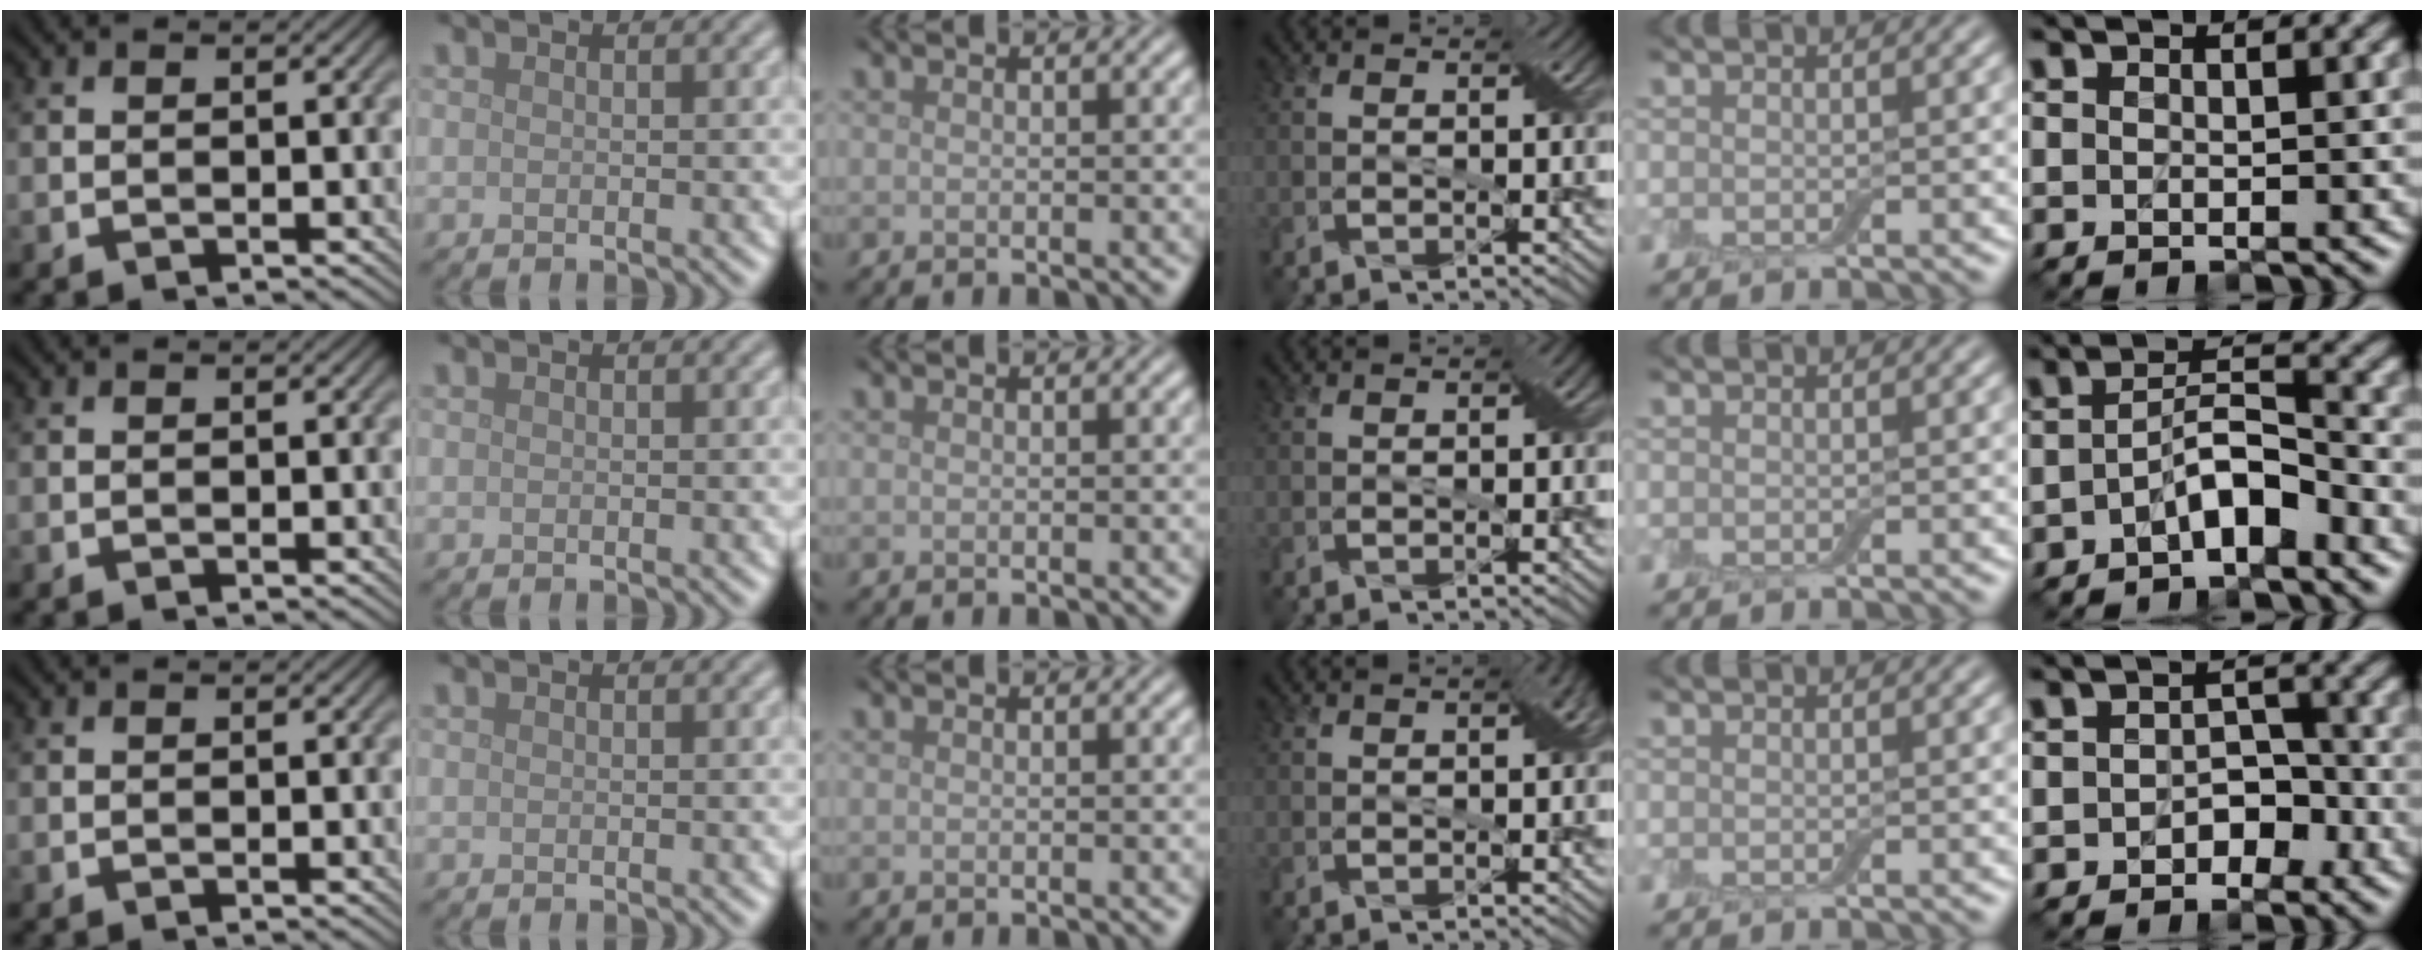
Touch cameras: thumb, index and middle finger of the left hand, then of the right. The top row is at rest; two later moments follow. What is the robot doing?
{"motion": "pour", "object": "bottle"}